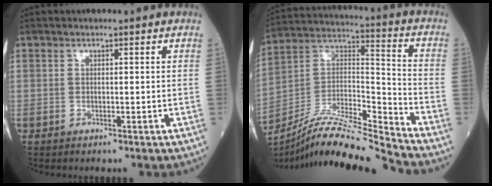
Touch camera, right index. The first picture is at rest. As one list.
[{"total": 16.5, "force": [-15.4, -1.2, 5.8], "torque": [-0.102, 0.030, -0.282]}]